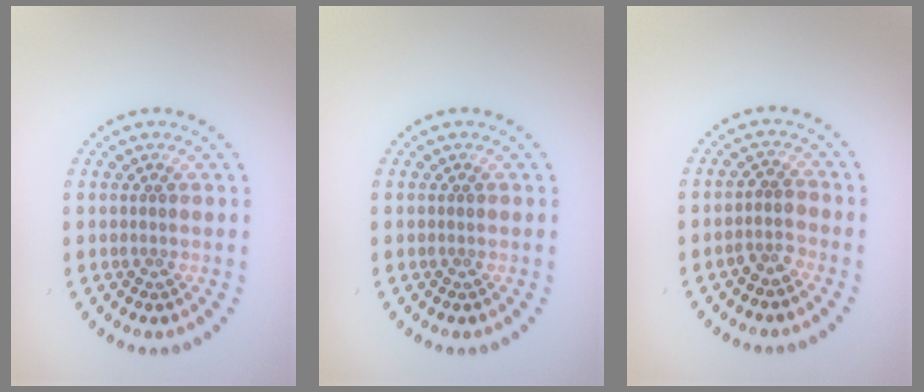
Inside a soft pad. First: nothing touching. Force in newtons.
{"total": 0.0}
{"total": 1.7, "press": 1.3, "slide": 1.1}